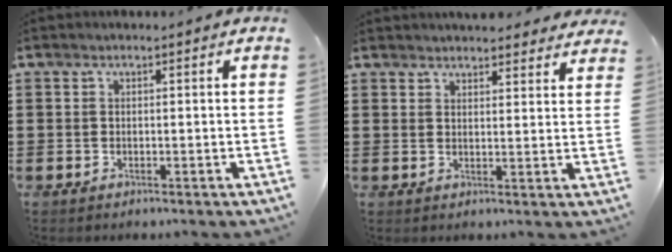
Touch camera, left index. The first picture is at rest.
{"total": 3.8, "force": [3.7, 0.5, 0.5], "torque": [-0.011, -0.014, 0.069]}